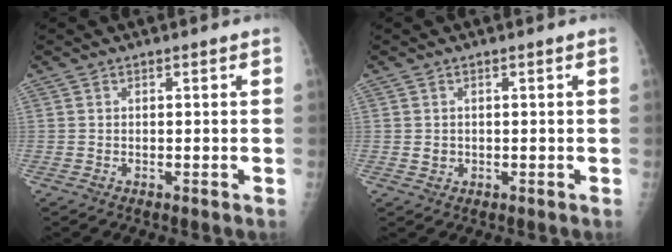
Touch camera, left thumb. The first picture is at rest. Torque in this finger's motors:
{"motor_torque": [-0.02, 0.00, -0.07, -0.09, 0.00]}